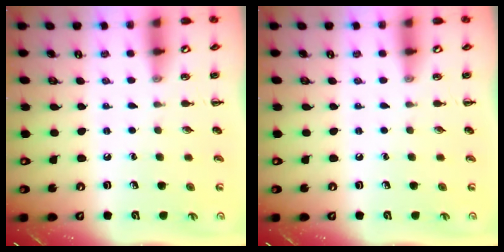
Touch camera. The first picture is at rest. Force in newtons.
{"total": 0.0}